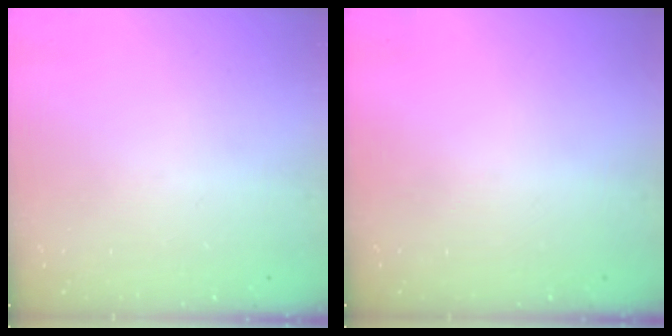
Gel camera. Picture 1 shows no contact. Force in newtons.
{"total": 0.0}